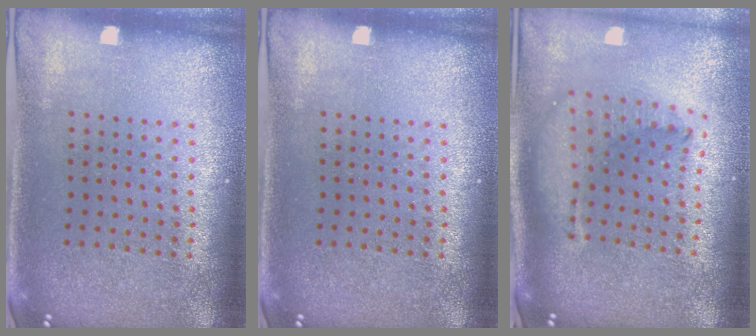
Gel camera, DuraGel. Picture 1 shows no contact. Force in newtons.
{"total": 0.0}
{"total": 2.2, "press": 1.7, "slide": 1.4}